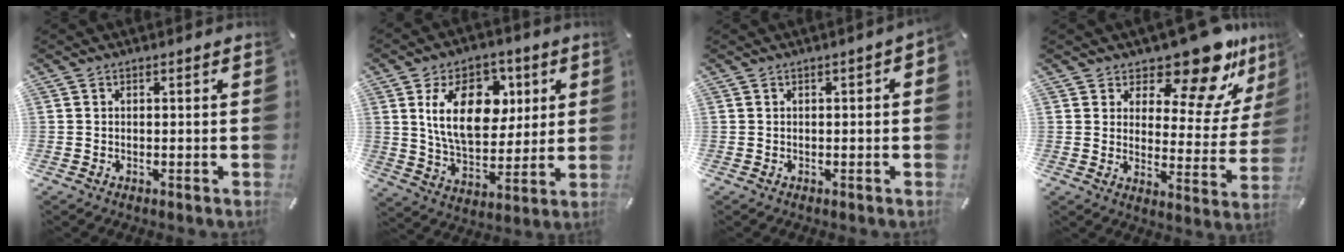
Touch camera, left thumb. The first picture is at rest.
{"total": 17.5, "force": [5.7, 11.3, 12.1], "torque": [-0.213, -0.001, 0.098]}
{"total": 1.2, "force": [-0.3, 0.3, 1.1], "torque": [-0.020, 0.001, -0.005]}
{"total": 15.8, "force": [12.5, 6.1, 7.6], "torque": [-0.099, -0.112, 0.206]}